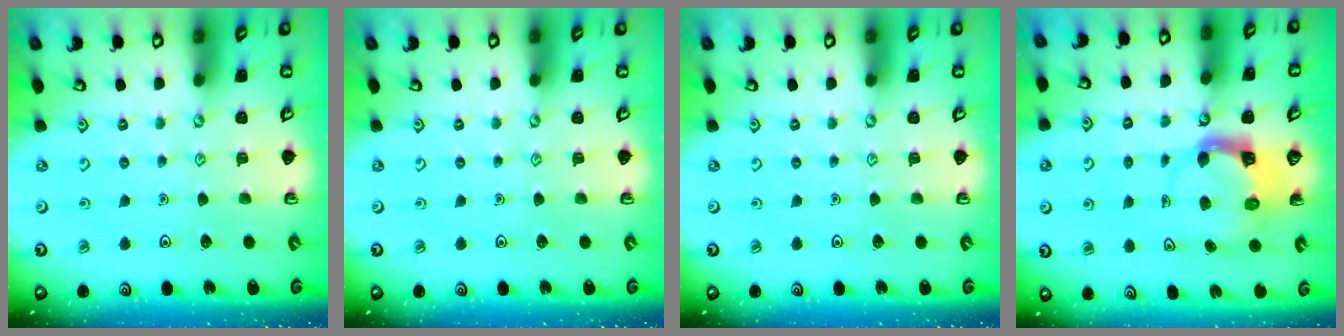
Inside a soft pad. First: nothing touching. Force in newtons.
{"total": 0.0}
{"total": 0.0}
{"total": 3.9, "press": 3.9, "slide": 0.5}